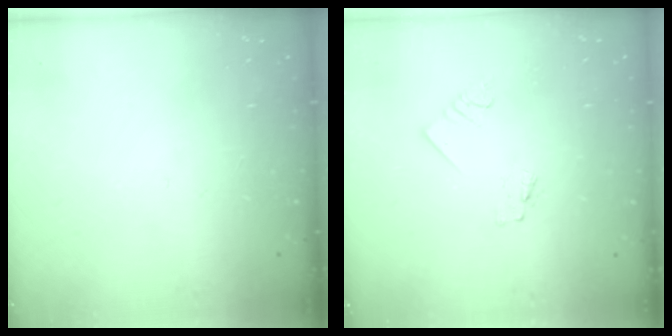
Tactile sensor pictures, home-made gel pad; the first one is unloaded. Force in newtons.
{"total": 1.2, "press": 1.2, "slide": 0.1}